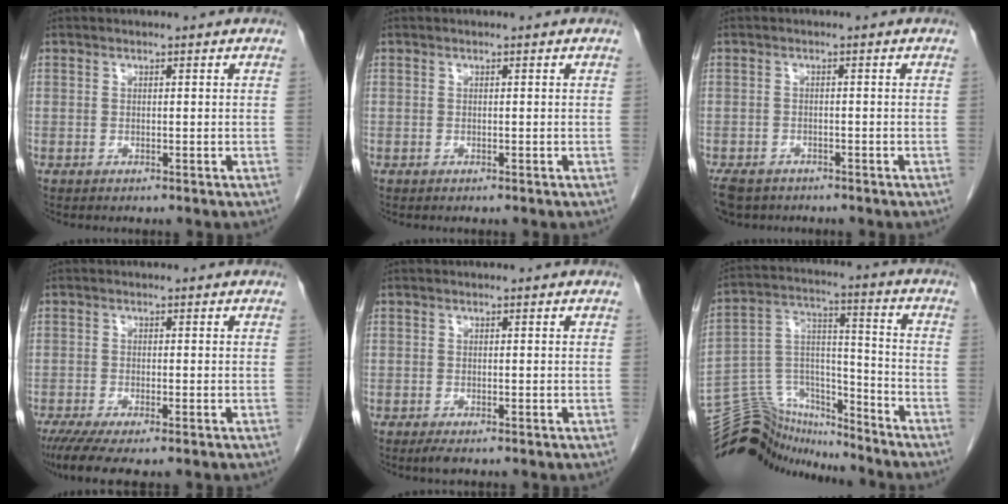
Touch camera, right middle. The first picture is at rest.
{"total": 0.0}
{"total": 5.8, "force": [-4.4, 3.1, 2.0], "torque": [-0.034, -0.004, -0.070]}
{"total": 6.4, "force": [-4.6, 1.1, 4.2], "torque": [-0.065, -0.015, -0.076]}
{"total": 1.5, "force": [-1.0, 0.5, 1.0], "torque": [-0.020, -0.004, -0.014]}
{"total": 16.1, "force": [-15.6, 3.6, 1.3], "torque": [-0.025, 0.062, -0.267]}